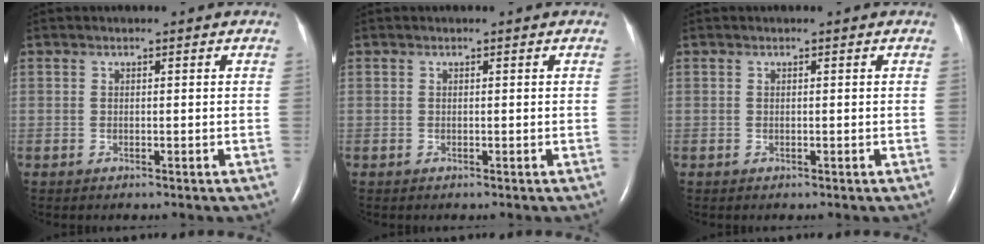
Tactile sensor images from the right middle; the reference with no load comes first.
{"total": 0.0}
{"total": 0.0}